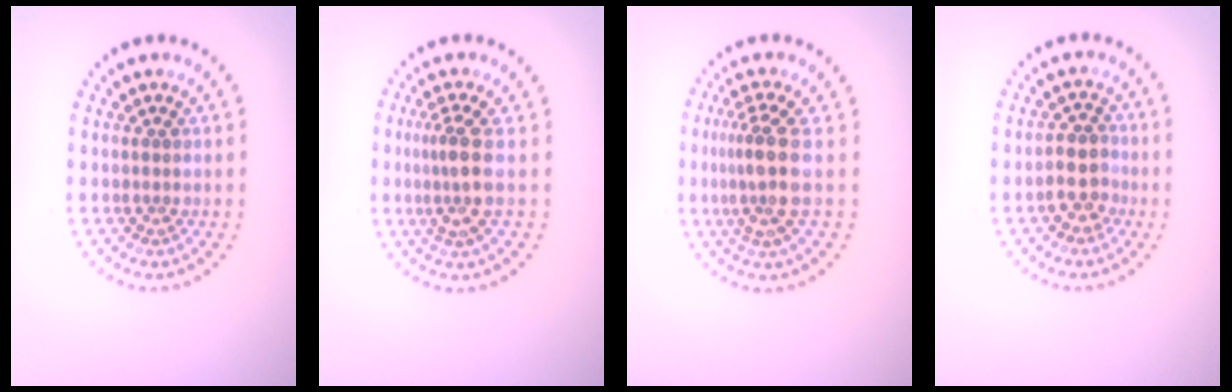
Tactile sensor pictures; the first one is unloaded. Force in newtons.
{"total": 2.9, "press": 2.3, "slide": 1.7}
{"total": 3.8, "press": 2.9, "slide": 2.5}
{"total": 2.8, "press": 2.5, "slide": 1.2}